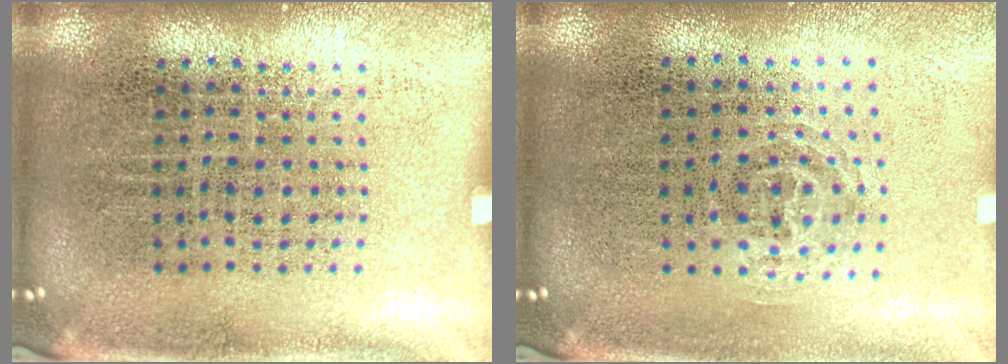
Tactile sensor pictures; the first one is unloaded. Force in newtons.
{"total": 0.9, "press": 0.6, "slide": 0.7}